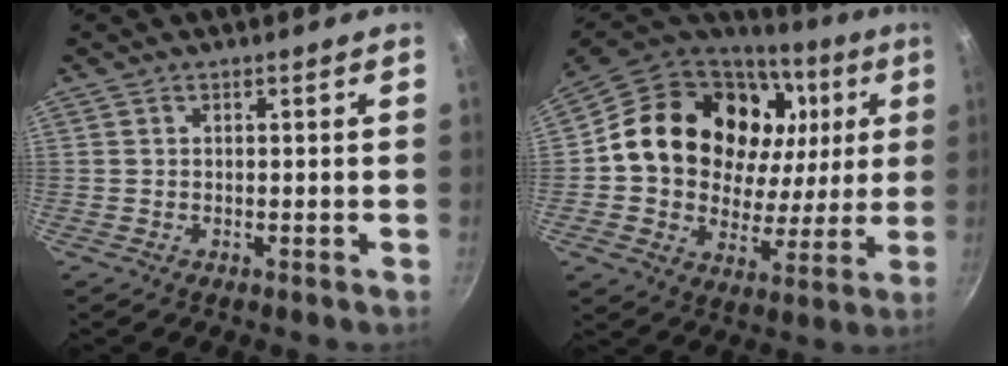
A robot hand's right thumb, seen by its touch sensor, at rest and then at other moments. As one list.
[{"total": 26.6, "force": [7.3, 20.1, 15.9], "torque": [-0.253, 0.010, 0.122]}]